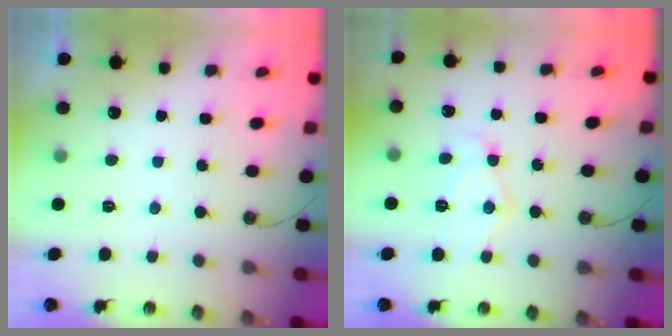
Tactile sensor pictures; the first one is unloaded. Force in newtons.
{"total": 11.7, "press": 11.7, "slide": 0.8}